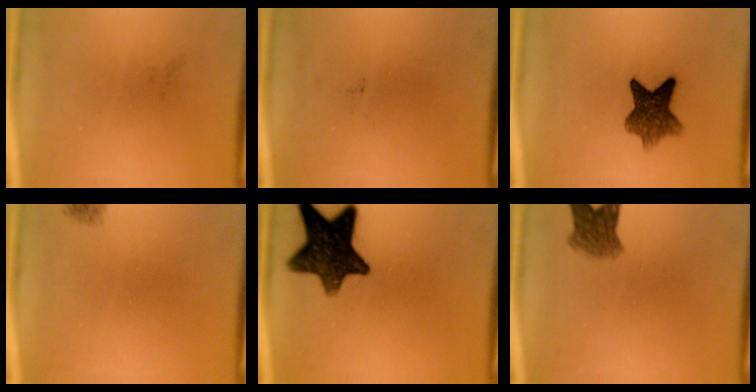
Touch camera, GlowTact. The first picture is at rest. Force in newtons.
{"total": 0.0}
{"total": 7.4}
{"total": 1.1}
{"total": 13.3}
{"total": 4.4}